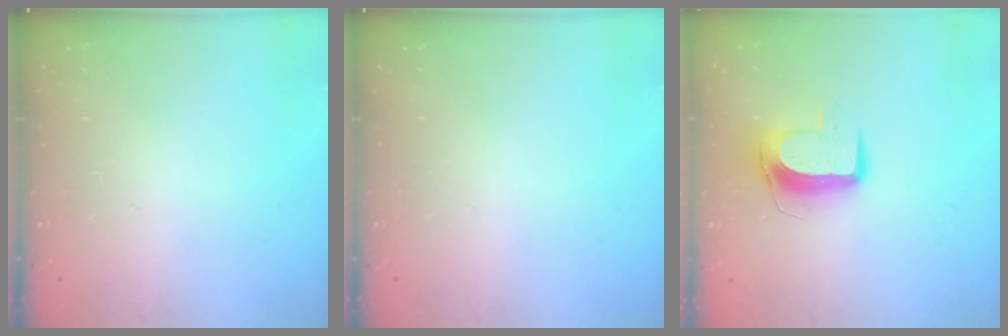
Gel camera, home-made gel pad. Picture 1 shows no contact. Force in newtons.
{"total": 0.0}
{"total": 10.2, "press": 10.2, "slide": 0.2}